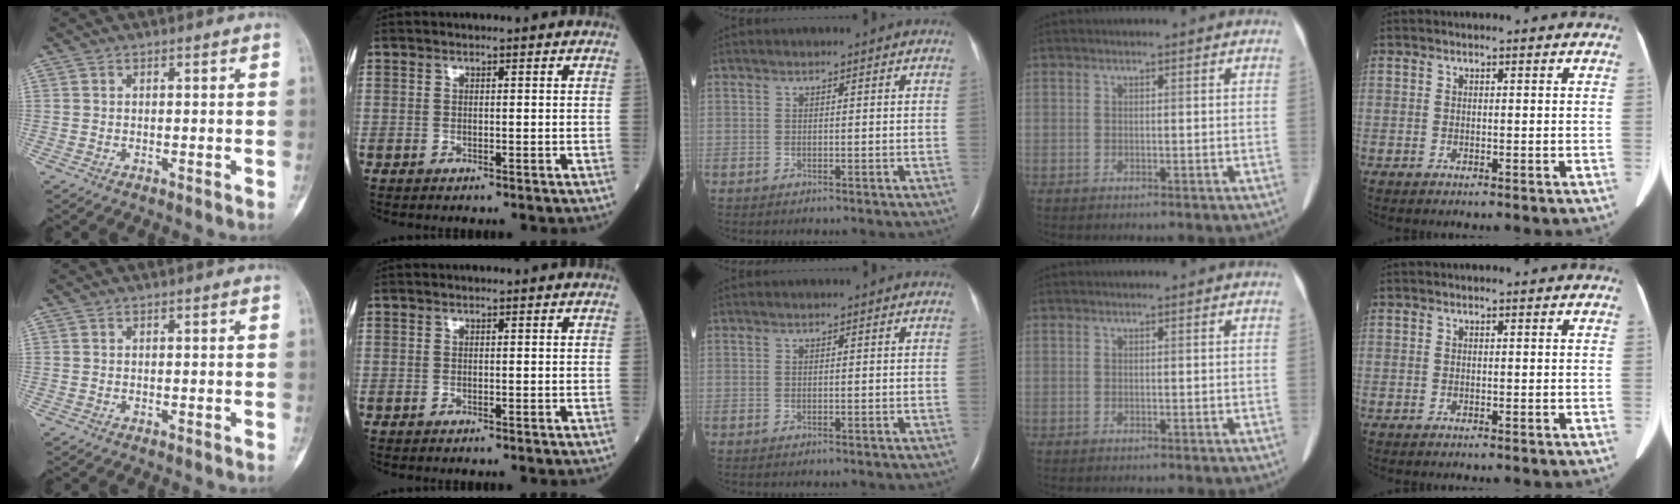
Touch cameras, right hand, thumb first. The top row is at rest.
{}